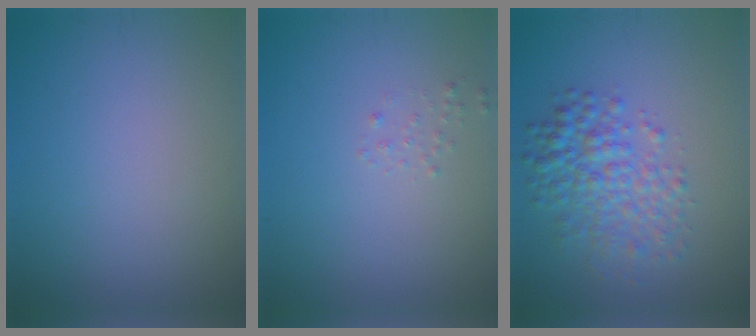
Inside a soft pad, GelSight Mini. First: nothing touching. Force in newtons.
{"total": 0.6, "press": 0.6, "slide": 0.0}
{"total": 4.5, "press": 4.5, "slide": 0.1}